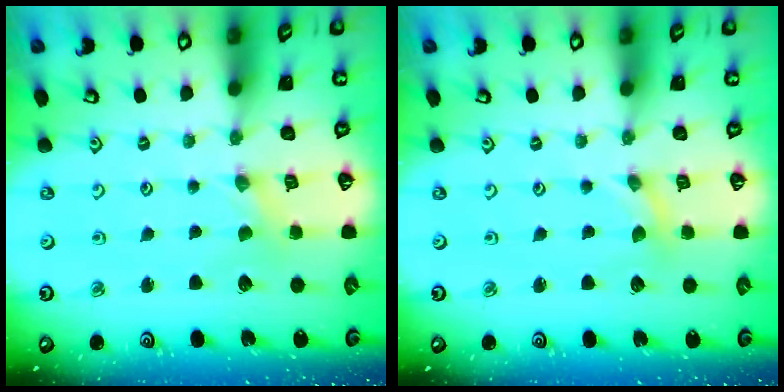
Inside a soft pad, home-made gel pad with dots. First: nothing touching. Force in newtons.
{"total": 0.0}